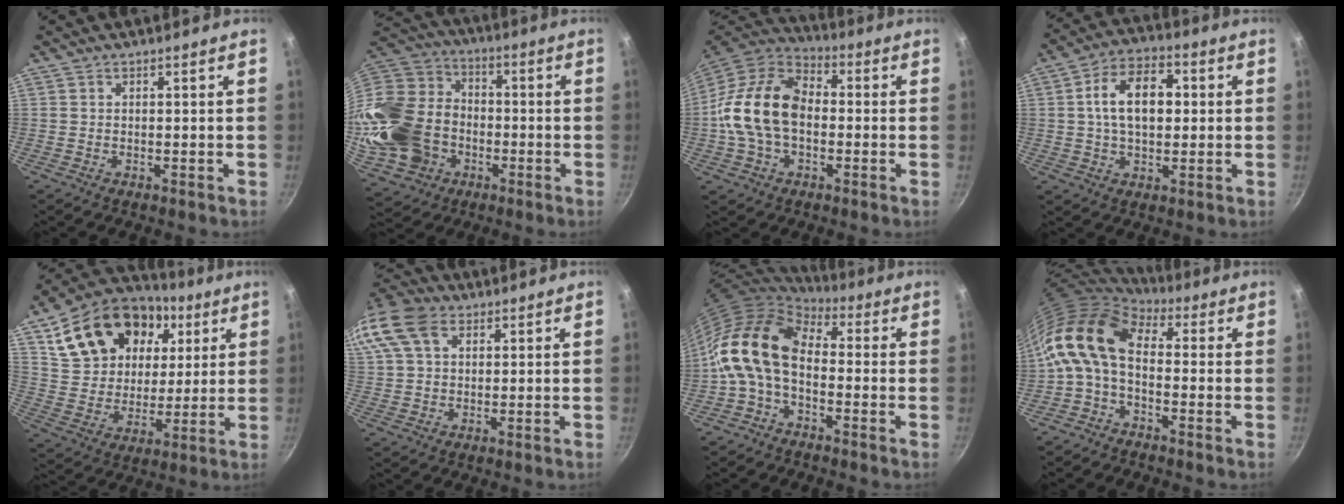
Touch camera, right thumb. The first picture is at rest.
{"total": 26.2, "force": [-5.4, 20.5, 15.3], "torque": [-0.320, 0.042, -0.081]}
{"total": 17.1, "force": [-1.0, 11.5, 12.7], "torque": [-0.212, 0.035, -0.032]}
{"total": 12.3, "force": [1.5, 7.6, 9.5], "torque": [-0.133, 0.021, 0.014]}
{"total": 24.3, "force": [9.7, 17.2, 14.2], "torque": [-0.242, 0.003, 0.175]}
{"total": 19.0, "force": [7.6, 13.2, 11.4], "torque": [-0.273, 0.044, 0.137]}
{"total": 13.2, "force": [-1.0, 8.5, 10.1], "torque": [-0.171, 0.032, -0.037]}
{"total": 12.0, "force": [-0.4, 7.3, 9.5], "torque": [-0.177, 0.026, -0.029]}